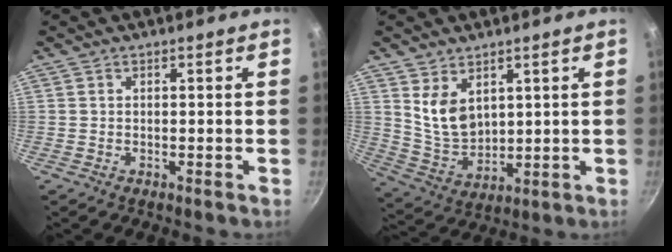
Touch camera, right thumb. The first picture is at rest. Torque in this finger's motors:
{"motor_torque": [-0.30, 0.56, 0.60, -0.35, 0.14]}